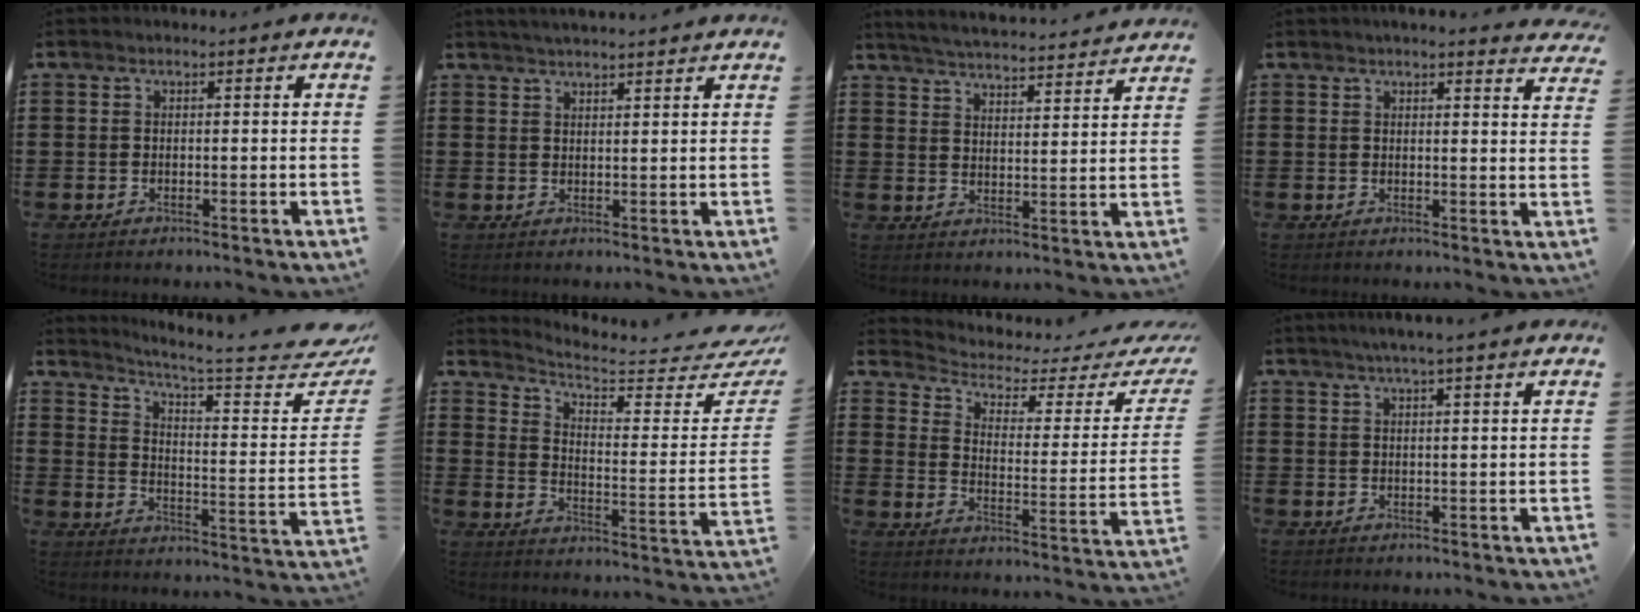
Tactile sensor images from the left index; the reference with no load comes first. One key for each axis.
{"total": 2.2, "fx": 2.2, "fy": -0.3, "fz": 0.3, "tx": -0.010, "ty": -0.001, "tz": 0.042}
{"total": 4.5, "fx": 4.4, "fy": -0.8, "fz": 0.4, "tx": -0.029, "ty": -0.035, "tz": 0.072}
{"total": 2.6, "fx": 2.5, "fy": -0.2, "fz": 0.6, "tx": -0.012, "ty": -0.010, "tz": 0.046}
{"total": 5.1, "fx": 4.2, "fy": -0.2, "fz": 2.8, "tx": -0.069, "ty": -0.046, "tz": 0.065}
{"total": 4.6, "fx": 3.9, "fy": 1.2, "fz": 2.1, "tx": -0.056, "ty": -0.037, "tz": 0.061}
{"total": 2.6, "fx": 1.7, "fy": 1.2, "fz": 1.5, "tx": -0.046, "ty": -0.019, "tz": 0.020}
{"total": 2.7, "fx": 2.3, "fy": -0.5, "fz": 1.4, "tx": -0.032, "ty": 0.001, "tz": 0.041}